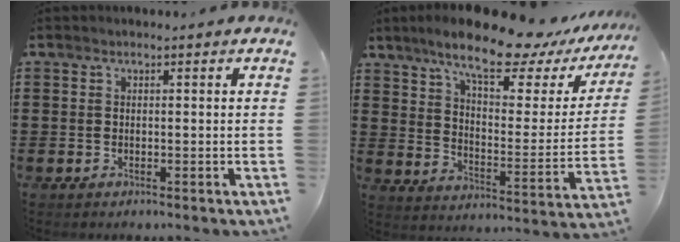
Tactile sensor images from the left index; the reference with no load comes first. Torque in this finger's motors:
{"motor_torque": [2.14, 0.00, 1.05, 0.21]}